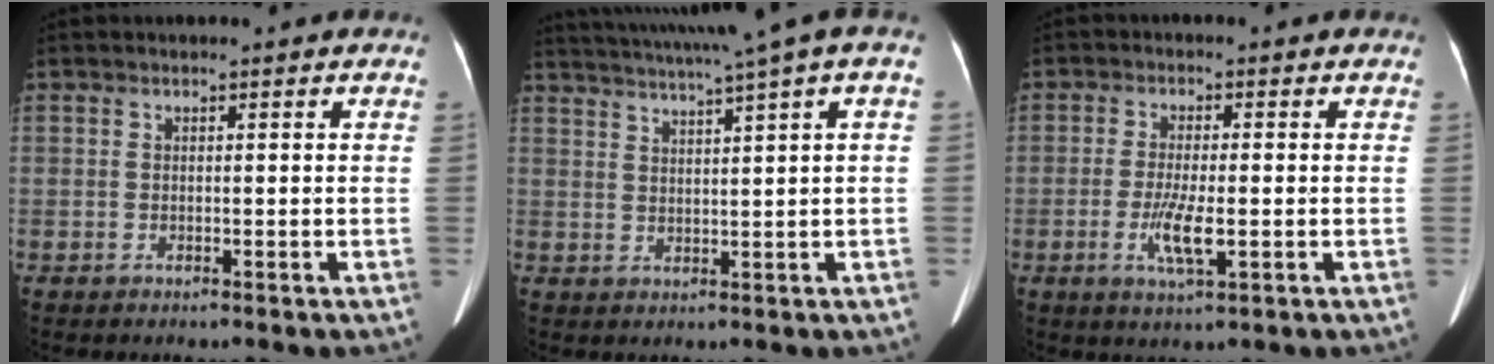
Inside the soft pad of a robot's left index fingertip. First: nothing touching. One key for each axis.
{"total": 12.3, "fx": 9.0, "fy": -1.1, "fz": 8.4, "tx": -0.145, "ty": 0.021, "tz": 0.121}
{"total": 5.2, "fx": -1.4, "fy": 0.9, "fz": 4.9, "tx": -0.103, "ty": -0.009, "tz": -0.024}